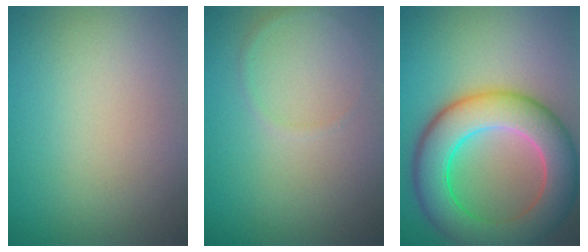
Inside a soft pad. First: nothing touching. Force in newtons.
{"total": 0.6, "press": 0.6, "slide": 0.1}
{"total": 9.8, "press": 9.8, "slide": 0.4}